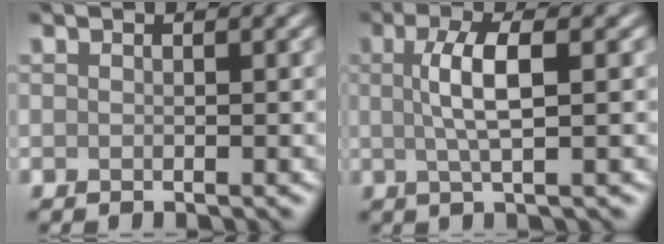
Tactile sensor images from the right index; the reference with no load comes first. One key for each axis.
{"total": 4.0, "fx": 0.5, "fy": 0.9, "fz": 3.9, "tx": -0.075, "ty": 0.003, "tz": 0.008}